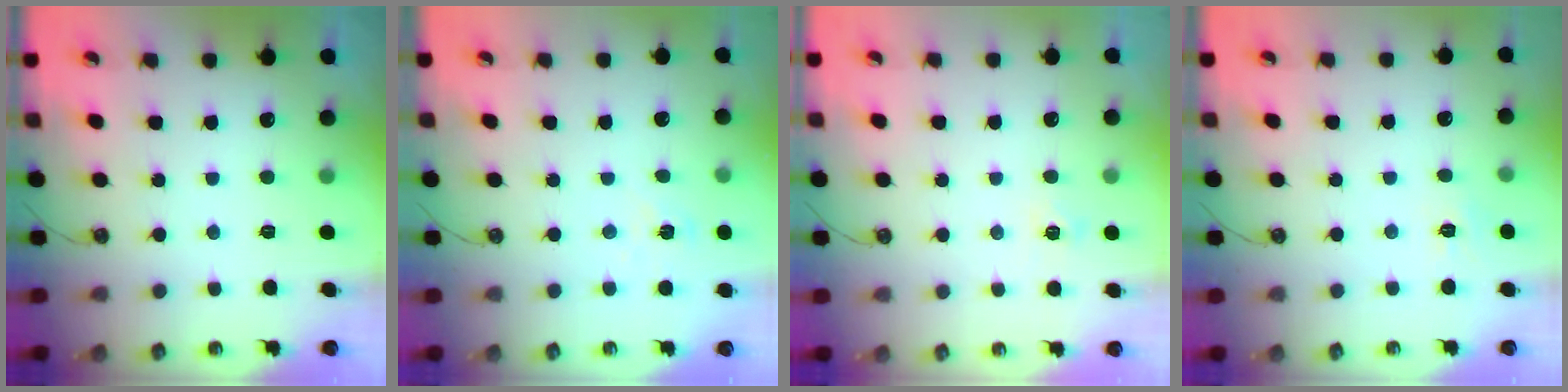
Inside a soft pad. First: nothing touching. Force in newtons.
{"total": 6.4, "press": 6.4, "slide": 0.5}
{"total": 4.3, "press": 4.3, "slide": 0.4}
{"total": 3.6, "press": 3.6, "slide": 0.5}